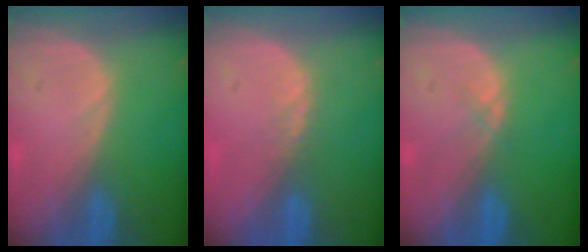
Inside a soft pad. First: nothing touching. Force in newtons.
{"total": 1.3, "press": 1.1, "slide": 0.7}
{"total": 0.6, "press": 0.5, "slide": 0.2}